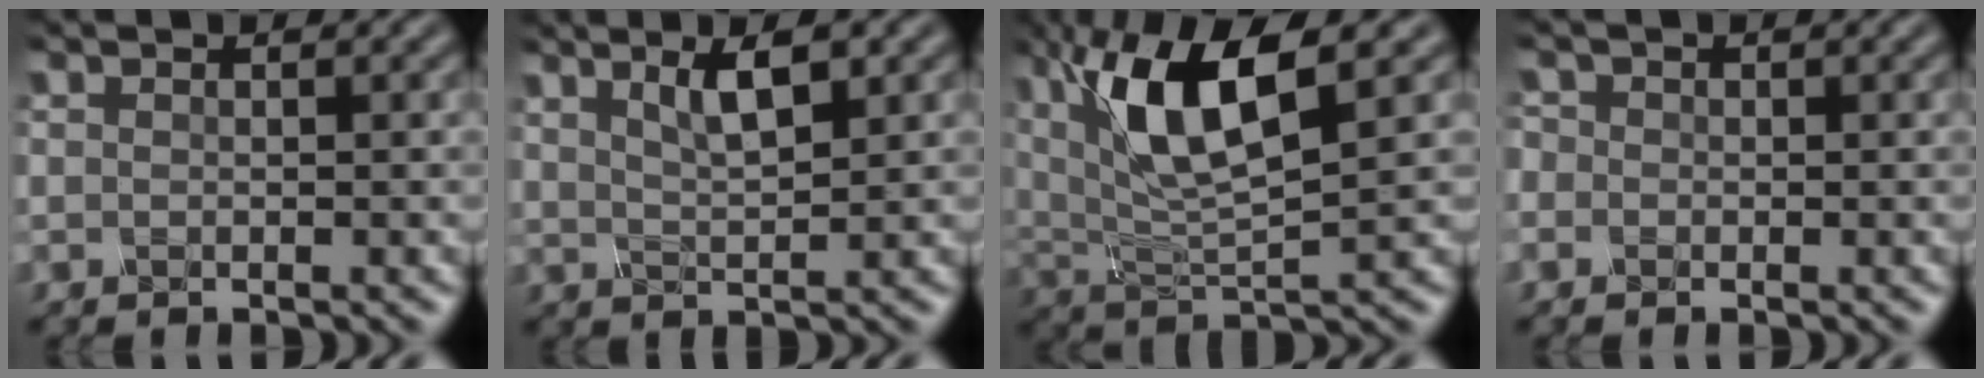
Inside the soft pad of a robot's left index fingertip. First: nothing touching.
{"total": 3.7, "force": [2.0, 1.0, 3.0], "torque": [-0.048, 0.003, 0.035]}
{"total": 9.1, "force": [3.5, 2.7, 7.9], "torque": [-0.151, -0.001, 0.065]}
{"total": 1.2, "force": [-0.1, 1.1, 0.3], "torque": [-0.008, 0.002, -0.011]}